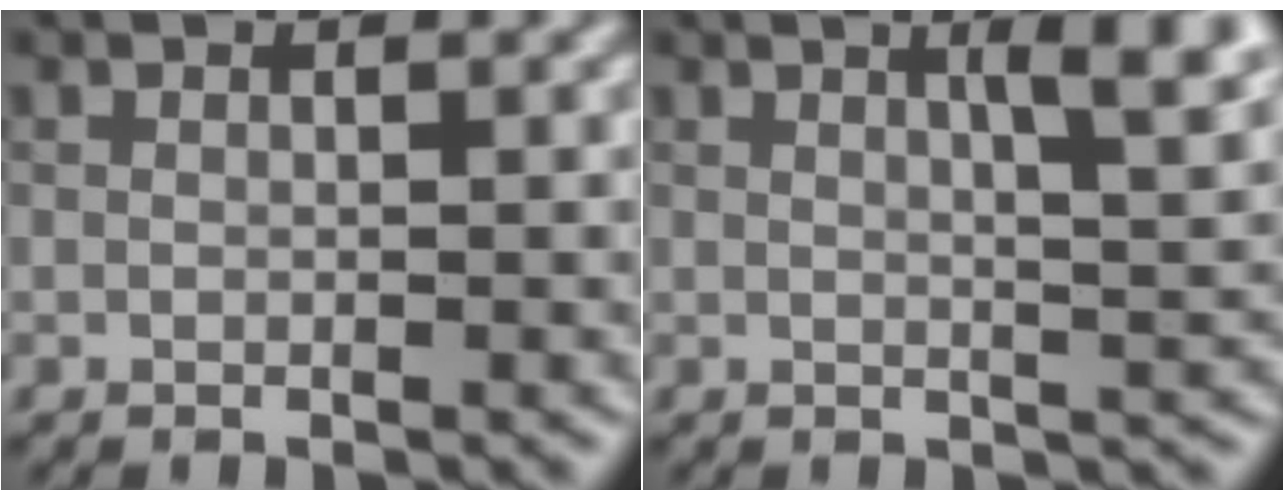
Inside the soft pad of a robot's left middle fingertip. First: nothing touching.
{"total": 5.4, "force": [2.2, 1.3, 4.7], "torque": [-0.049, 0.007, 0.027]}